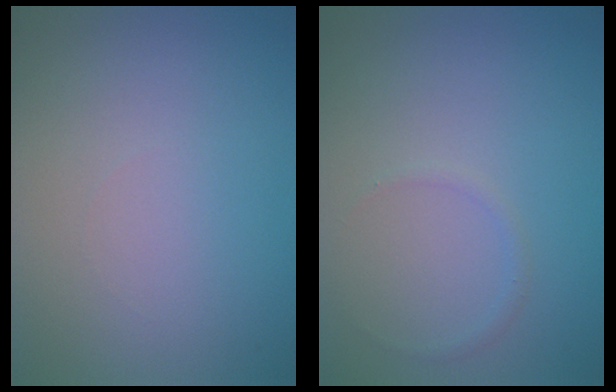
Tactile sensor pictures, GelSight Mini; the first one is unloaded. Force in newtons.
{"total": 0.6, "press": 0.6, "slide": 0.0}